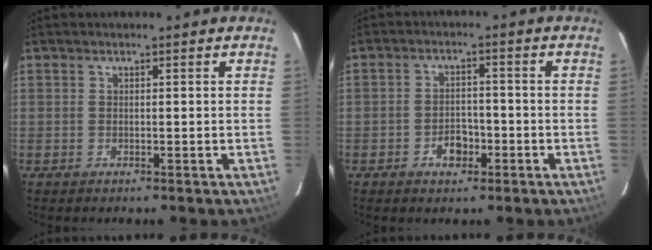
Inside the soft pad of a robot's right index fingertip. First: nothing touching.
{"total": 4.2, "force": [-2.2, 2.8, 2.3], "torque": [-0.045, 0.008, -0.030]}